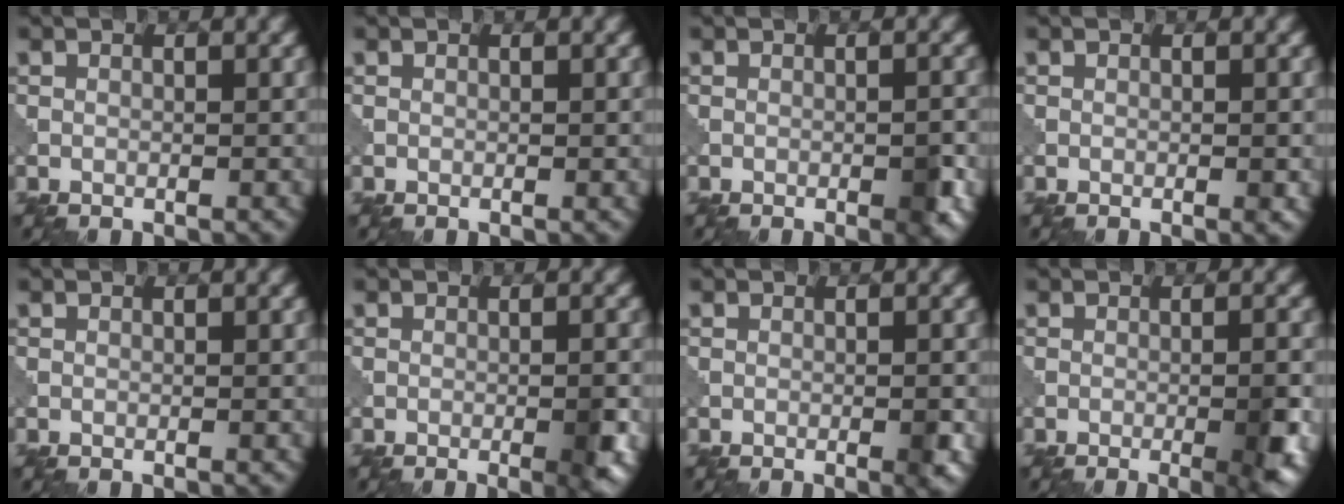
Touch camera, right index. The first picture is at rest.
{"total": 0.0}
{"total": 2.1, "force": [-0.9, 0.5, 1.8], "torque": [-0.029, 0.002, -0.014]}
{"total": 0.7, "force": [-0.2, 0.1, 0.6], "torque": [-0.010, 0.000, -0.002]}
{"total": 0.0}
{"total": 2.9, "force": [-1.1, 0.6, 2.7], "torque": [-0.042, -0.001, -0.016]}
{"total": 1.5, "force": [-0.5, 0.3, 1.4], "torque": [-0.020, 0.000, -0.007]}
{"total": 4.8, "force": [-1.6, 1.2, 4.4], "torque": [-0.065, -0.003, -0.019]}